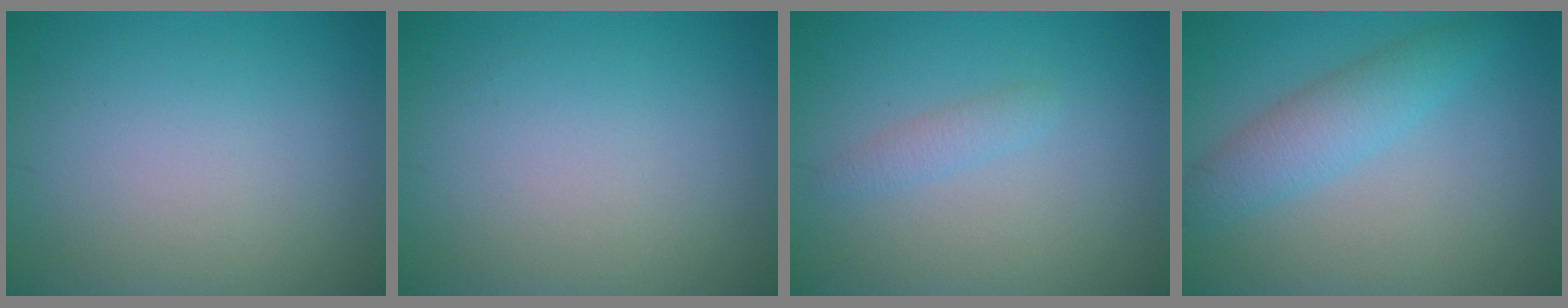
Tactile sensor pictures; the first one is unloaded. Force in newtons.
{"total": 0.0}
{"total": 1.3, "press": 1.3, "slide": 0.0}
{"total": 3.5, "press": 3.5, "slide": 0.1}